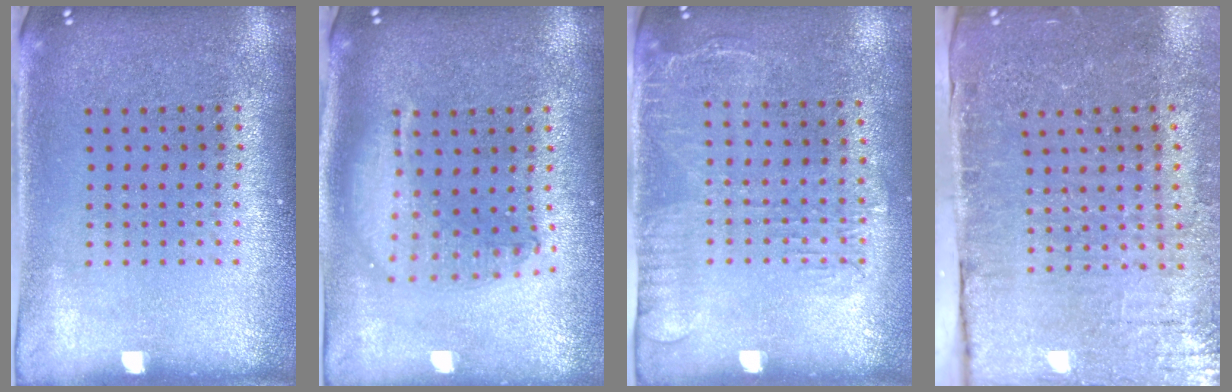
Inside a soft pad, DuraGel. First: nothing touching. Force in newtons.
{"total": 1.8, "press": 1.5, "slide": 0.9}
{"total": 1.6, "press": 1.2, "slide": 1.0}
{"total": 4.3, "press": 4.1, "slide": 1.2}